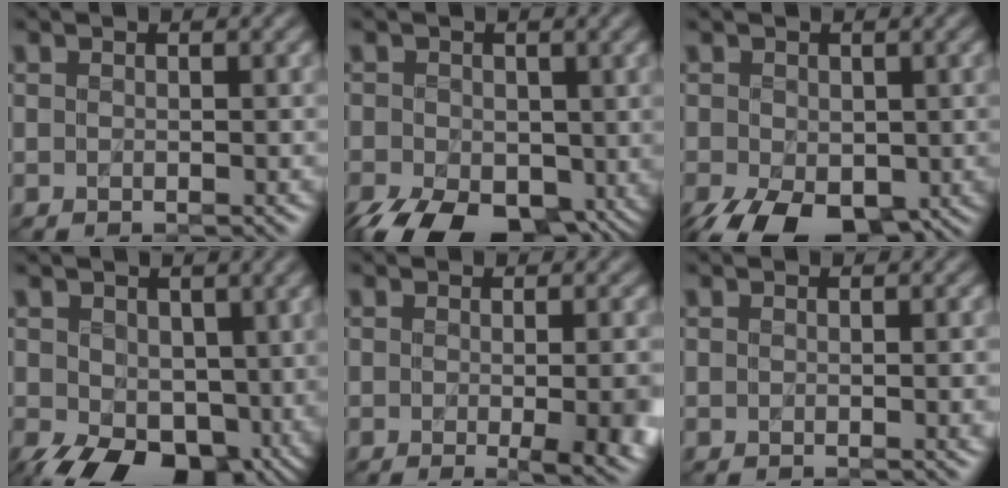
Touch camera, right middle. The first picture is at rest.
{"total": 10.5, "force": [-4.6, 6.1, 7.2], "torque": [-0.124, -0.039, -0.071]}
{"total": 8.5, "force": [-4.0, 4.7, 5.7], "torque": [-0.114, -0.031, -0.061]}
{"total": 10.7, "force": [-3.1, 6.7, 7.7], "torque": [-0.139, -0.035, -0.042]}
{"total": 7.2, "force": [-1.2, 2.8, 6.6], "torque": [-0.050, -0.007, -0.006]}
{"total": 1.6, "force": [0.0, 0.6, 1.5], "torque": [-0.010, -0.003, 0.001]}